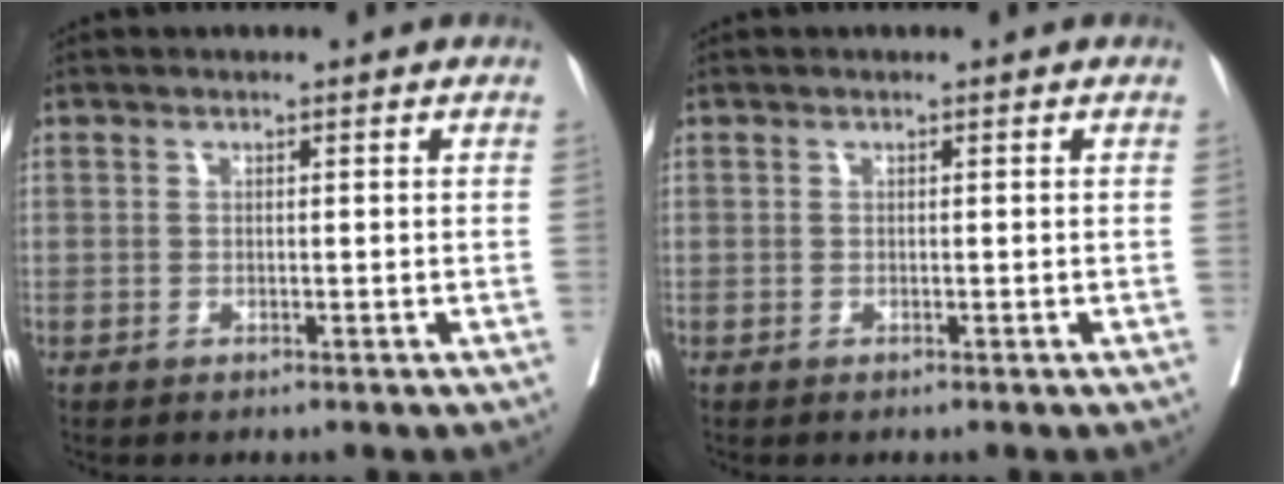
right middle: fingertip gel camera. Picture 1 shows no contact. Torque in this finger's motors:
{"motor_torque": [0.28, -0.35, 0.00, 0.01]}